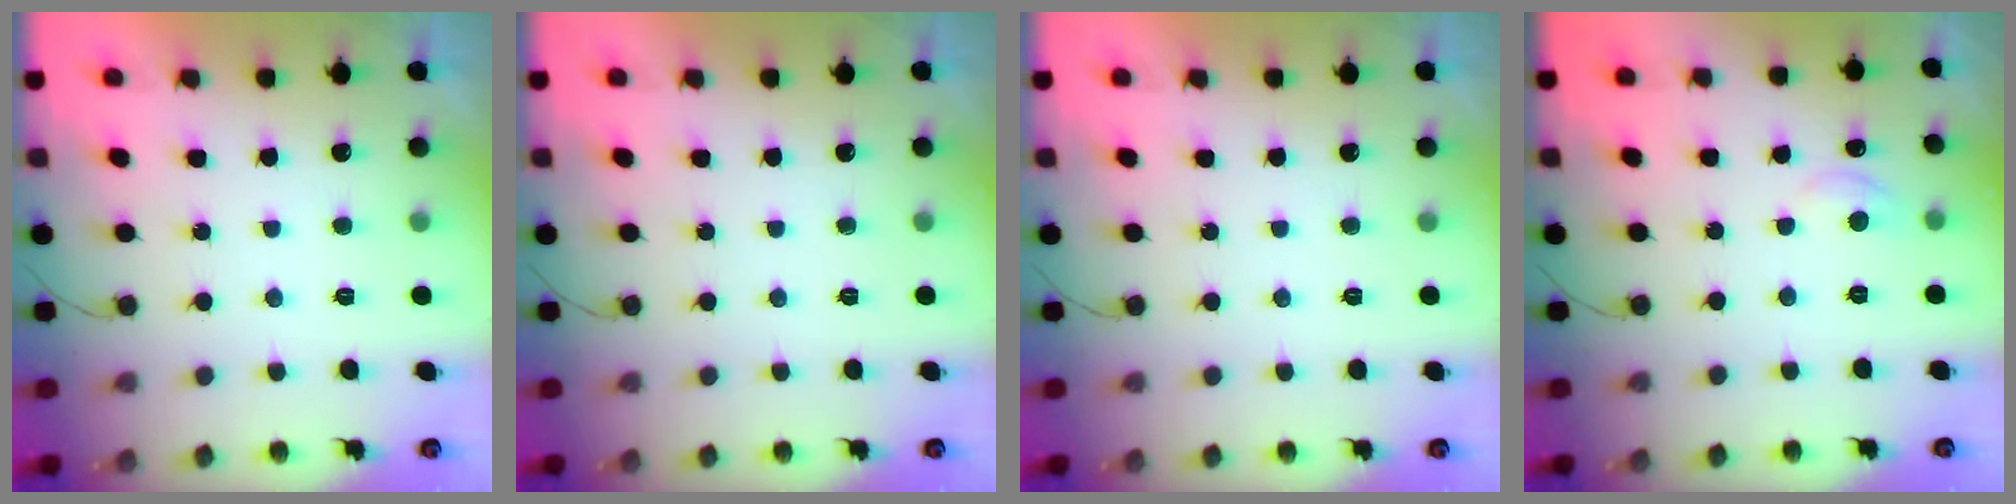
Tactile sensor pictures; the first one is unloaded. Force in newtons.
{"total": 0.0}
{"total": 0.0}
{"total": 6.3, "press": 6.2, "slide": 0.7}